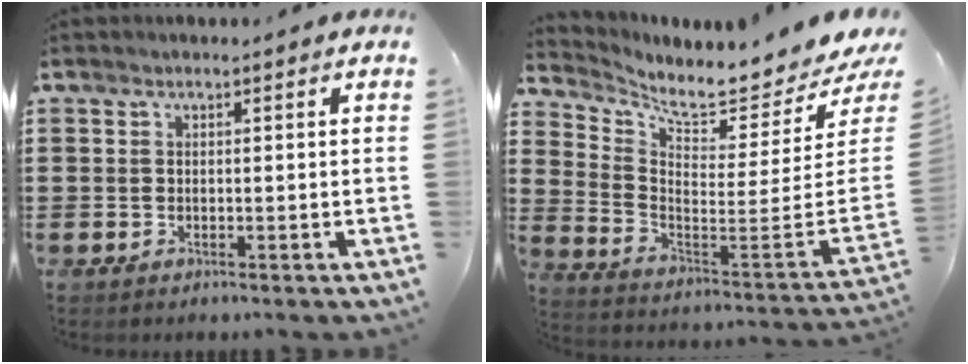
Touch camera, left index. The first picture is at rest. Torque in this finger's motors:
{"motor_torque": [0.00, -2.14, 0.26, 0.04]}